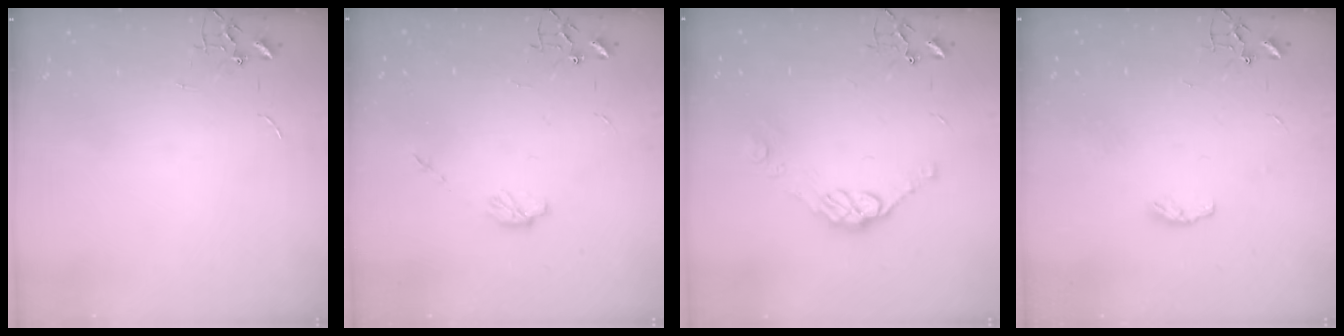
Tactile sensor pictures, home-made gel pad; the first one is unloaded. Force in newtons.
{"total": 4.7, "press": 4.7, "slide": 0.3}
{"total": 9.1, "press": 9.1, "slide": 0.7}
{"total": 4.7, "press": 4.6, "slide": 0.6}